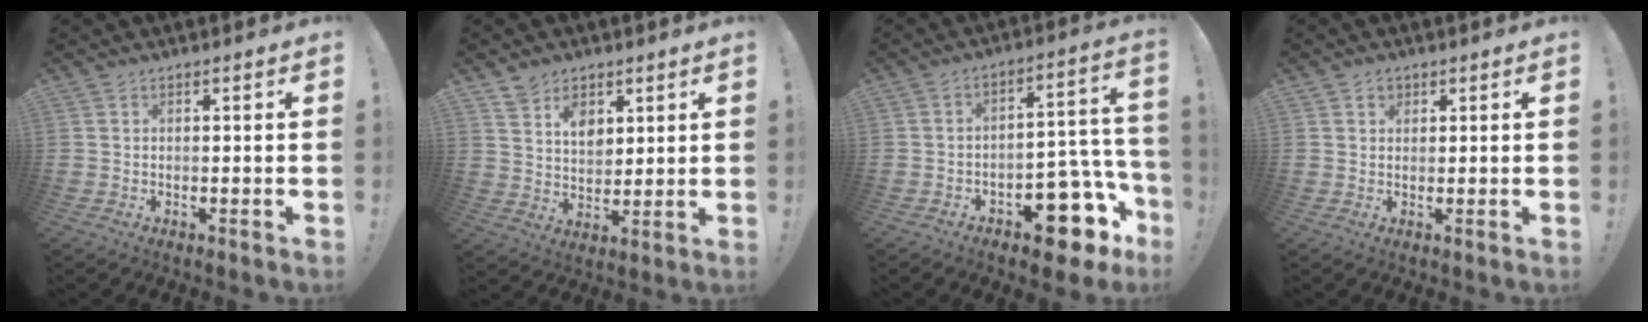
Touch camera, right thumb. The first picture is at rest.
{"total": 8.0, "force": [5.0, 5.6, 3.0], "torque": [-0.044, -0.032, 0.094]}
{"total": 13.3, "force": [-8.0, 6.3, 8.5], "torque": [-0.075, 0.047, -0.128]}
{"total": 2.1, "force": [1.2, 1.7, 0.3], "torque": [0.008, -0.005, 0.018]}